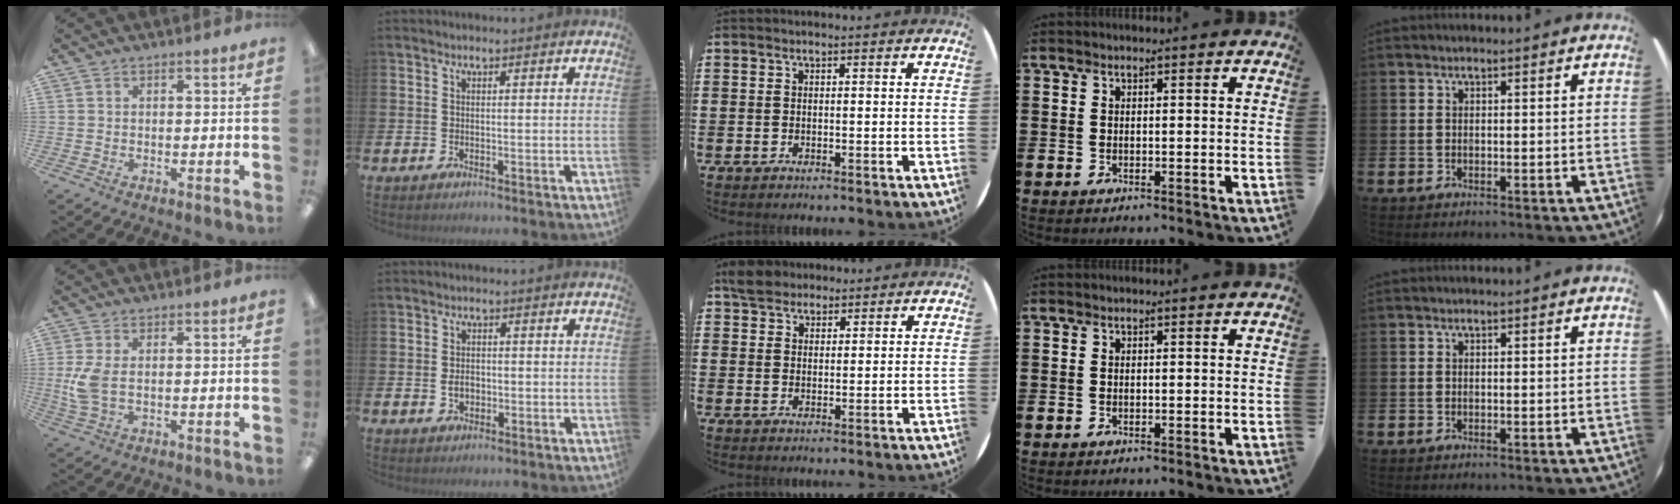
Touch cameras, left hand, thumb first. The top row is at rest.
{"thumb": {"total": 6.7, "force": [0.2, 3.5, 5.8], "torque": [-0.136, -0.001, -0.001]}, "index": {"total": 2.2, "force": [-0.3, 1.6, 1.5], "torque": [-0.017, 0.002, -0.011]}, "middle": {"total": 3.8, "force": [3.3, 1.6, 0.7], "torque": [-0.015, 0.000, 0.064]}}